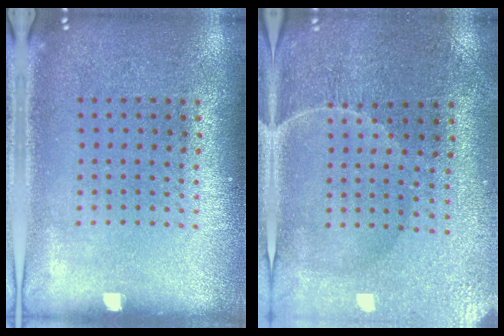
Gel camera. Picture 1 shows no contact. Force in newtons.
{"total": 0.9, "press": 0.8, "slide": 0.3}